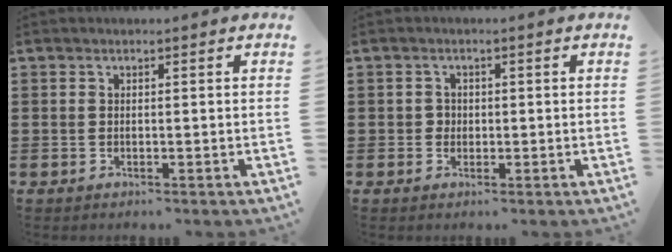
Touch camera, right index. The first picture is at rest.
{"total": 1.1, "force": [0.0, 1.0, 0.4], "torque": [-0.010, 0.004, -0.001]}